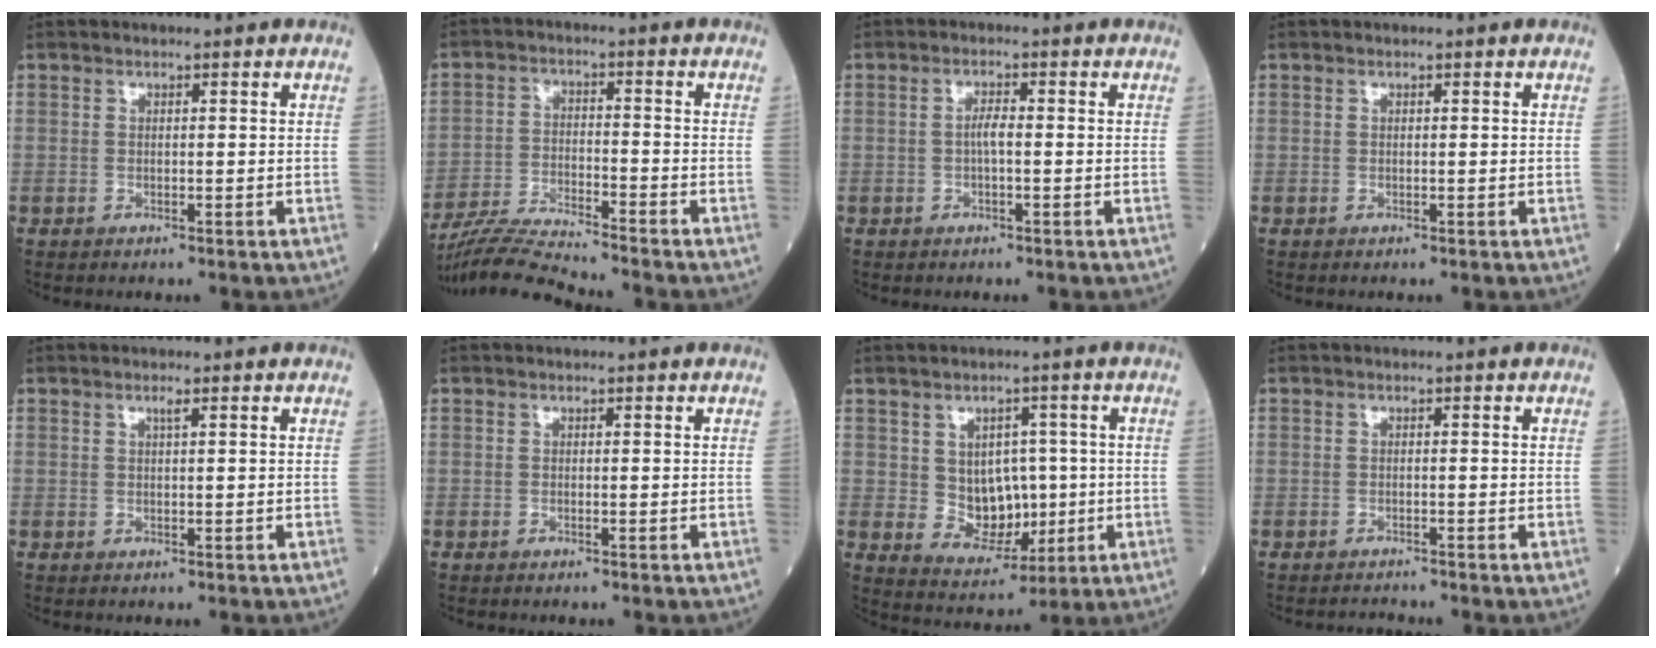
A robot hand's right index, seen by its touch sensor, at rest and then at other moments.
{"total": 9.3, "force": [-8.8, -1.7, 2.4], "torque": [-0.046, -0.020, -0.161]}
{"total": 1.9, "force": [-0.3, 0.4, 1.8], "torque": [-0.035, 0.004, -0.007]}
{"total": 0.0}
{"total": 0.8, "force": [0.4, -0.1, 0.7], "torque": [-0.013, 0.000, 0.008]}
{"total": 0.0}
{"total": 7.6, "force": [0.5, 5.7, 5.0], "torque": [-0.074, 0.008, 0.024]}
{"total": 1.1, "force": [-1.0, -0.3, -0.3], "torque": [0.003, -0.009, -0.015]}